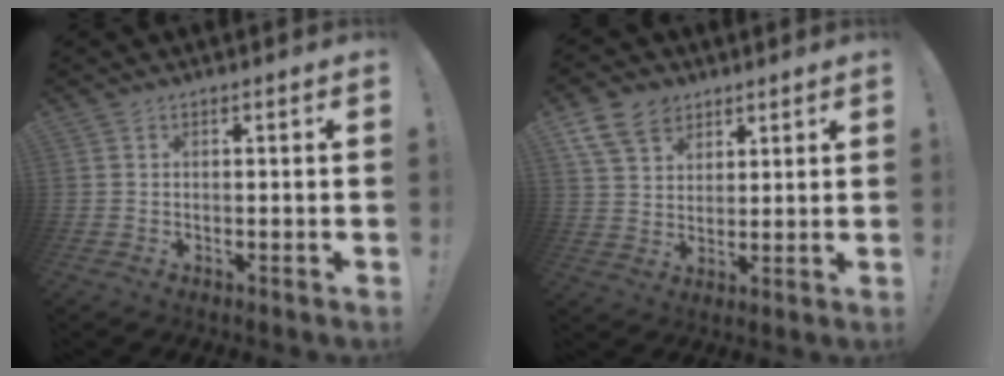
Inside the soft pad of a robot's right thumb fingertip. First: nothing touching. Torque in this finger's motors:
{"motor_torque": [-0.29, 0.44, 0.23, 0.05, 0.01]}